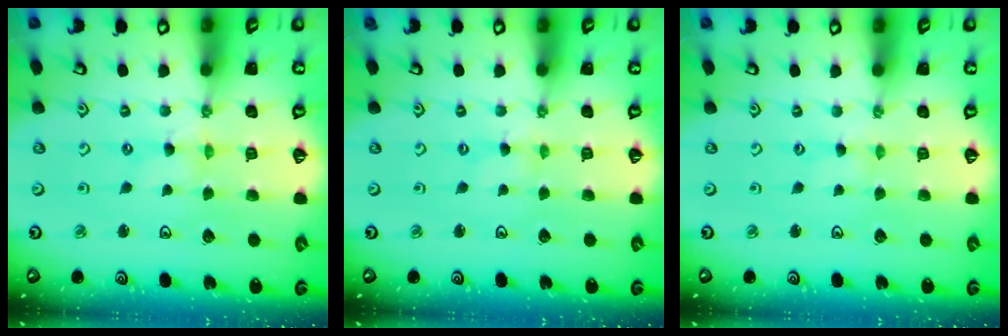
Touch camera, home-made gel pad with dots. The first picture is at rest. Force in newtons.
{"total": 0.0}
{"total": 0.0}